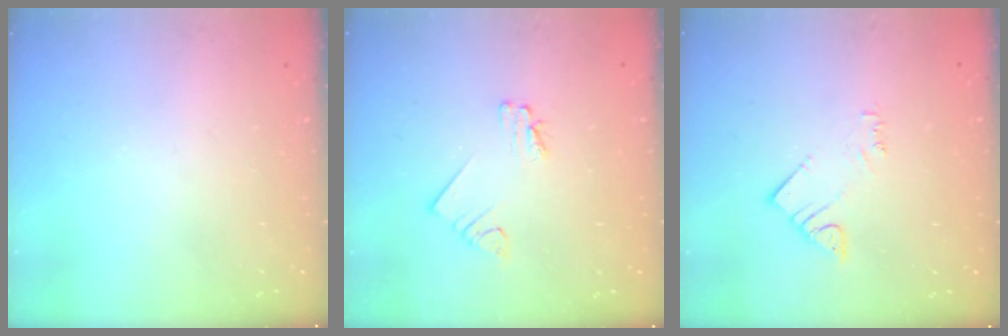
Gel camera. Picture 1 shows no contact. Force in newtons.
{"total": 1.7, "press": 1.7, "slide": 0.0}
{"total": 3.4, "press": 3.3, "slide": 0.6}